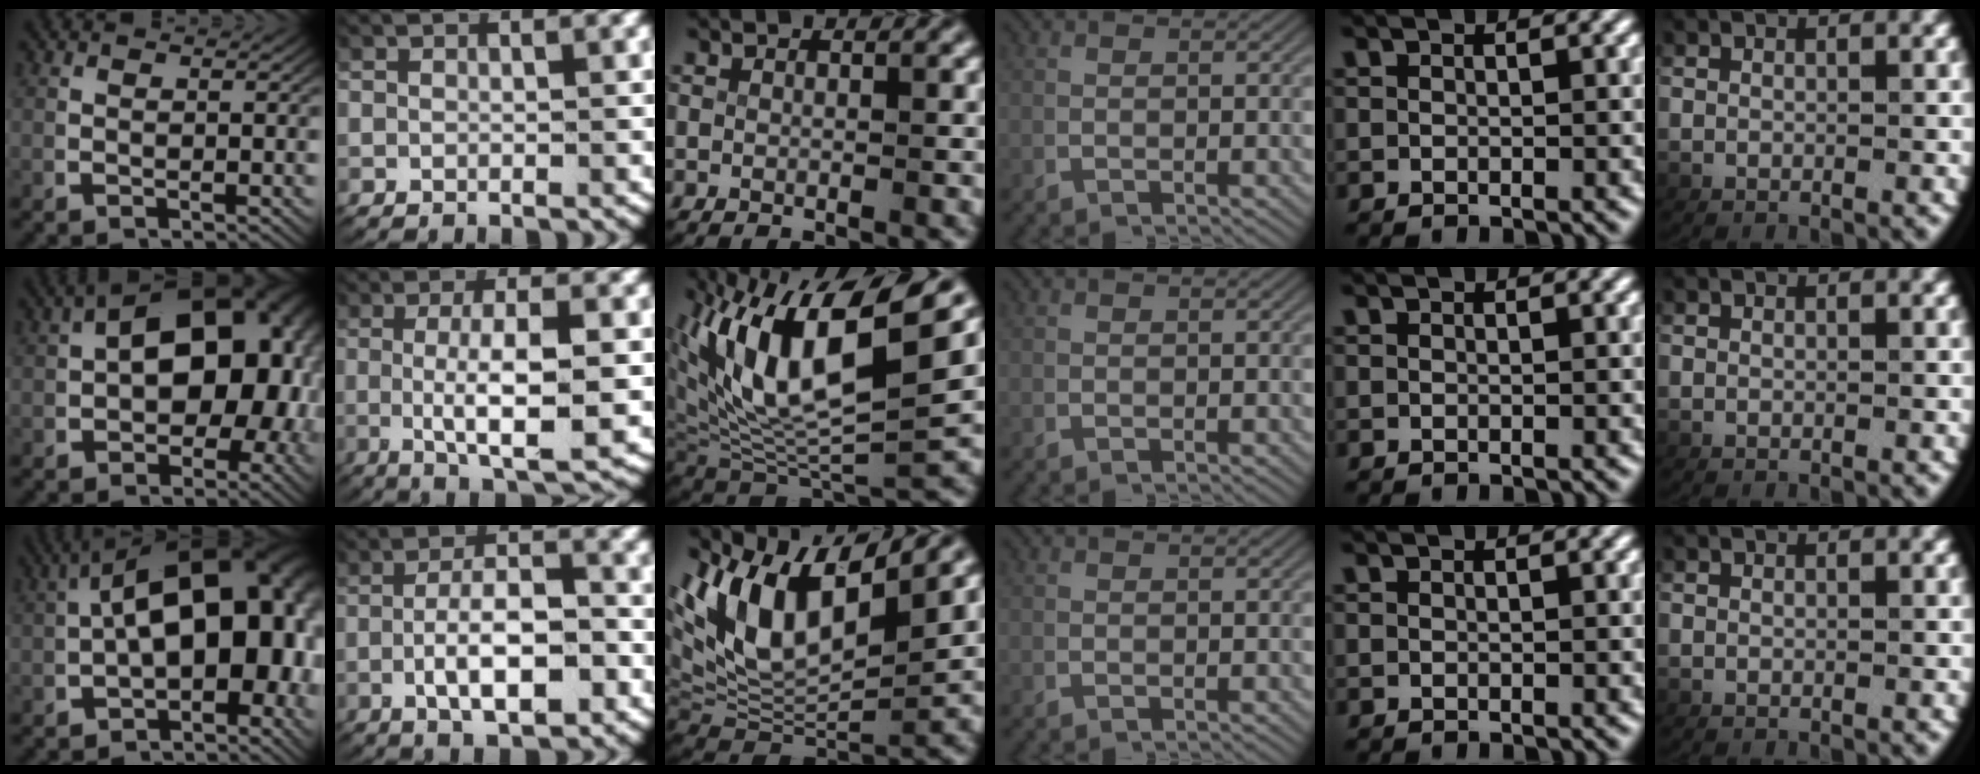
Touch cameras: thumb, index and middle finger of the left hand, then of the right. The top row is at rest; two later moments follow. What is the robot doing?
{"motion": "lift_and_place", "object": "ribbon"}